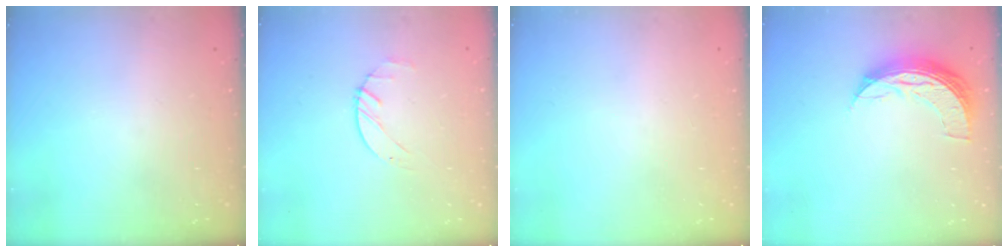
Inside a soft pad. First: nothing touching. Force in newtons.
{"total": 1.4, "press": 1.4, "slide": 0.2}
{"total": 0.0}
{"total": 9.9, "press": 9.8, "slide": 0.6}